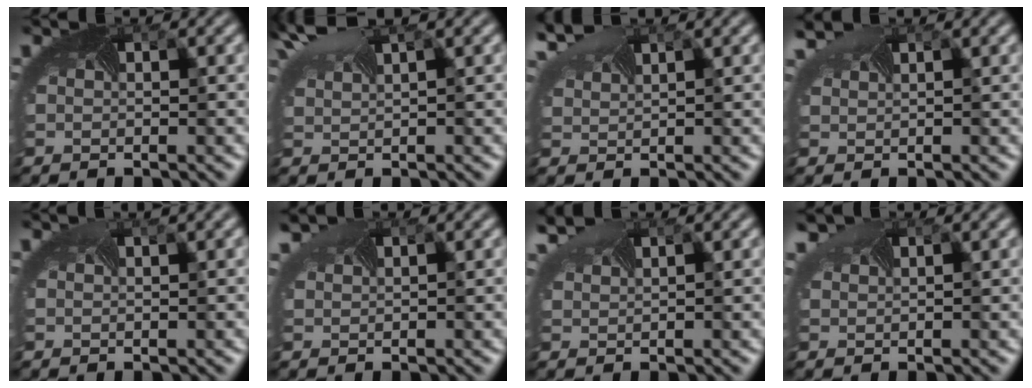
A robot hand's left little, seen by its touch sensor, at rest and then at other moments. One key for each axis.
{"total": 4.2, "fx": 2.8, "fy": 1.2, "fz": 2.8, "tx": -0.074, "ty": 0.021, "tz": 0.058}
{"total": 3.7, "fx": 2.8, "fy": 1.1, "fz": 2.1, "tx": -0.056, "ty": 0.018, "tz": 0.048}
{"total": 2.1, "fx": 1.8, "fy": 0.5, "fz": 0.9, "tx": -0.031, "ty": 0.017, "tz": 0.026}
{"total": 2.1, "fx": 1.3, "fy": 0.5, "fz": 1.6, "tx": -0.018, "ty": 0.020, "tz": 0.006}
{"total": 1.8, "fx": 1.5, "fy": 0.5, "fz": 0.8, "tx": -0.026, "ty": 0.015, "tz": 0.017}
{"total": 2.6, "fx": 2.1, "fy": 0.6, "fz": 1.4, "tx": -0.041, "ty": 0.019, "tz": 0.034}
{"total": 1.8, "fx": 1.7, "fy": 0.4, "fz": 0.4, "tx": -0.021, "ty": 0.013, "tz": 0.025}